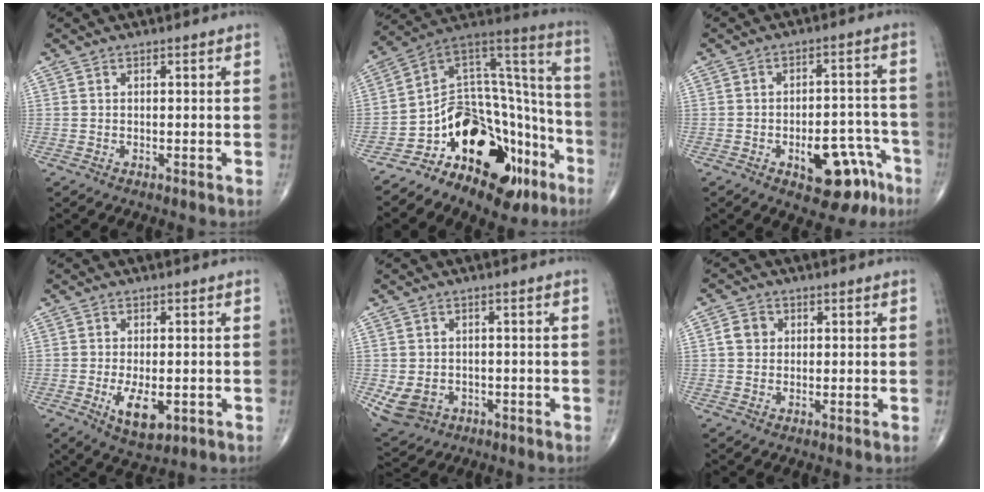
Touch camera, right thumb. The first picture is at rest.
{"total": 24.8, "force": [-13.1, 13.7, 16.0], "torque": [-0.168, 0.125, -0.199]}
{"total": 12.2, "force": [-6.2, 6.1, 8.6], "torque": [-0.084, 0.051, -0.074]}
{"total": 6.8, "force": [-1.8, 3.3, 5.7], "torque": [-0.093, -0.012, -0.022]}
{"total": 6.5, "force": [-1.7, 5.4, 3.2], "torque": [-0.058, 0.007, -0.014]}
{"total": 3.4, "force": [0.6, 3.0, 1.5], "torque": [-0.017, 0.004, 0.007]}